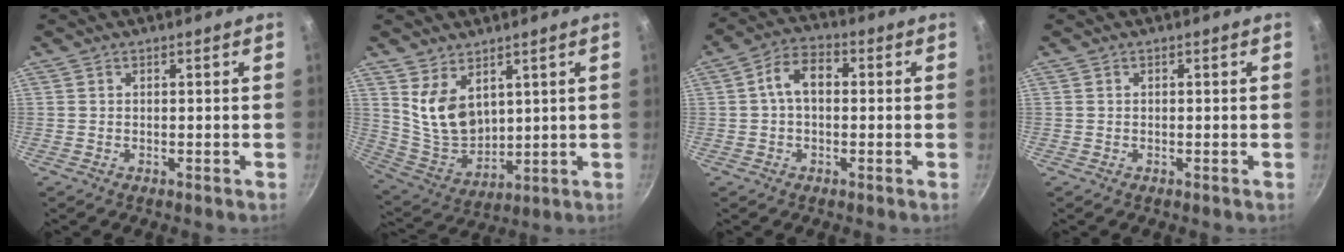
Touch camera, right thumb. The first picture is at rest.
{"total": 10.2, "force": [4.7, 6.4, 6.4], "torque": [-0.096, -0.047, 0.109]}
{"total": 7.1, "force": [0.6, 4.6, 5.4], "torque": [-0.081, 0.024, -0.002]}
{"total": 0.0}